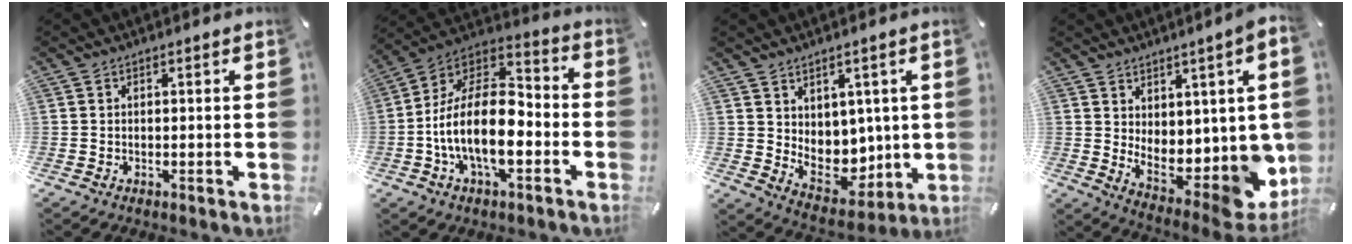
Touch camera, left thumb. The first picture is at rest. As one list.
[{"total": 17.6, "force": [-5.6, 9.3, 13.8], "torque": [-0.282, 0.012, -0.101]}, {"total": 8.1, "force": [3.0, 6.9, 3.0], "torque": [-0.039, -0.042, 0.070]}, {"total": 11.7, "force": [-0.8, 5.6, 10.2], "torque": [-0.086, -0.033, -0.001]}]